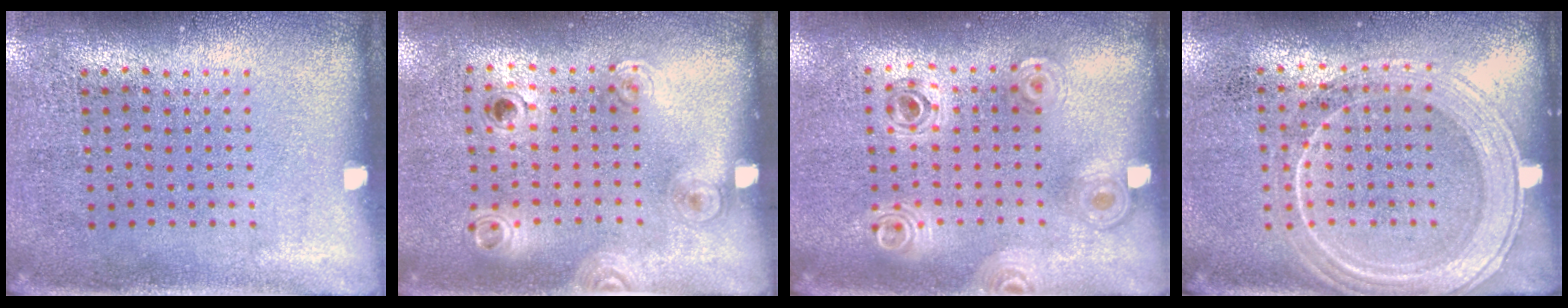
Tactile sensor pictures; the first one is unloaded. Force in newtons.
{"total": 1.1, "press": 0.8, "slide": 0.8}
{"total": 0.9, "press": 0.9, "slide": 0.1}
{"total": 1.9, "press": 1.8, "slide": 0.5}